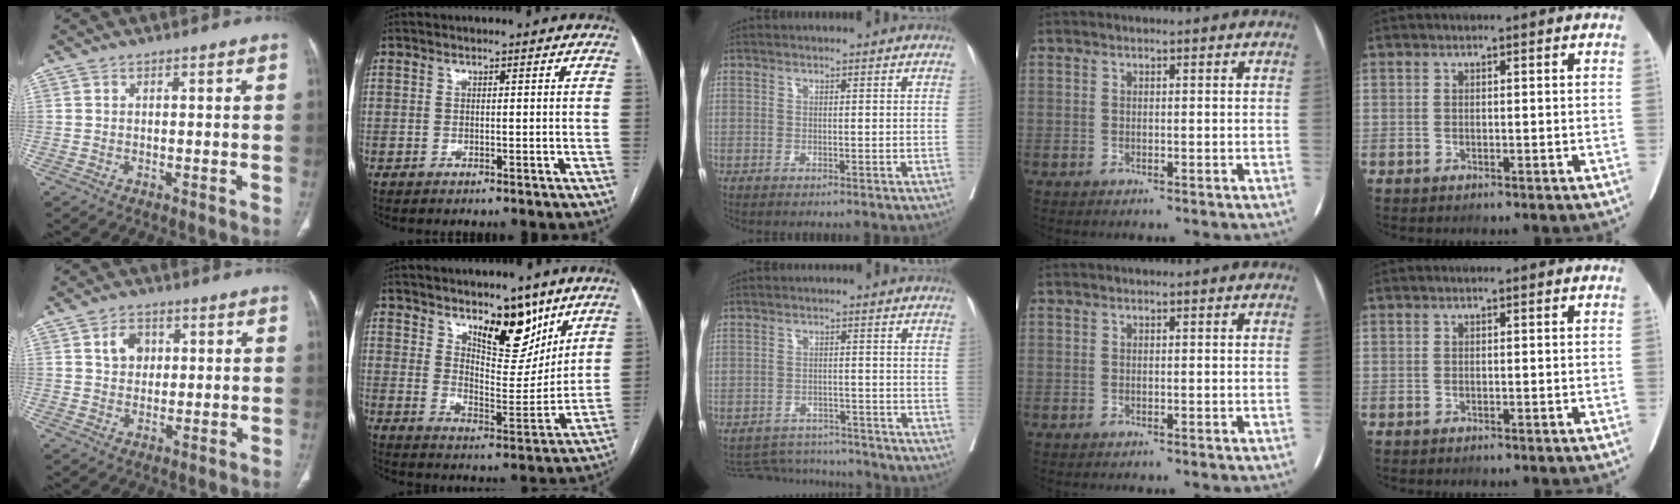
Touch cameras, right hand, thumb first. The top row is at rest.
{"thumb": {"total": 5.0, "force": [1.6, 3.8, 2.7], "torque": [-0.026, -0.004, 0.026]}, "index": {"total": 10.5, "force": [7.1, 3.9, 6.6], "torque": [-0.098, -0.019, 0.123]}, "middle": {"total": 7.7, "force": [-7.6, 1.4, -0.5], "torque": [0.004, 0.010, -0.106]}}